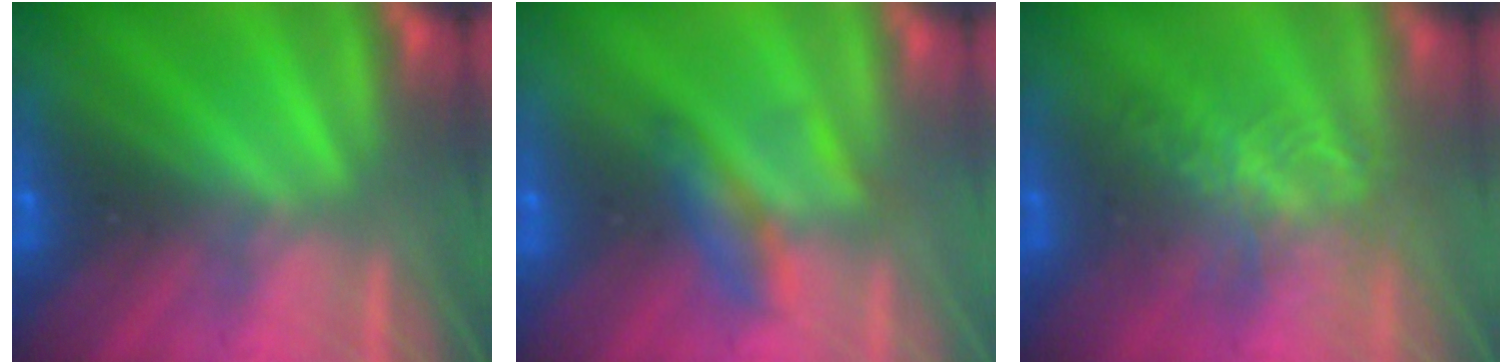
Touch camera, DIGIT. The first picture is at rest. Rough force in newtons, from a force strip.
{"total": 2.2}
{"total": 4.5}